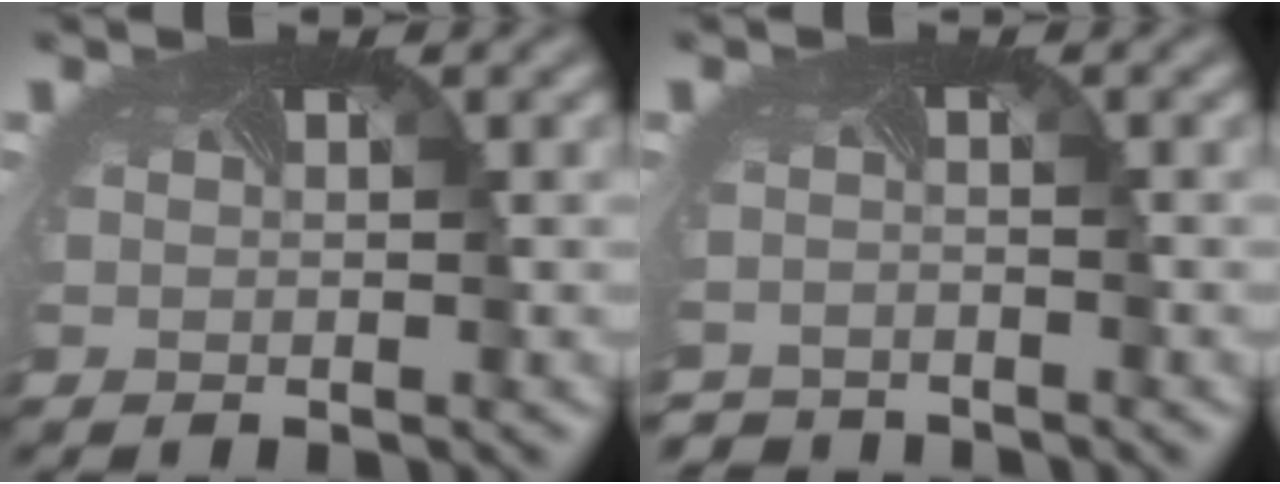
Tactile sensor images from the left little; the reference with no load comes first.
{"total": 2.8, "force": [-2.7, 0.0, -0.7], "torque": [0.005, -0.019, -0.051]}